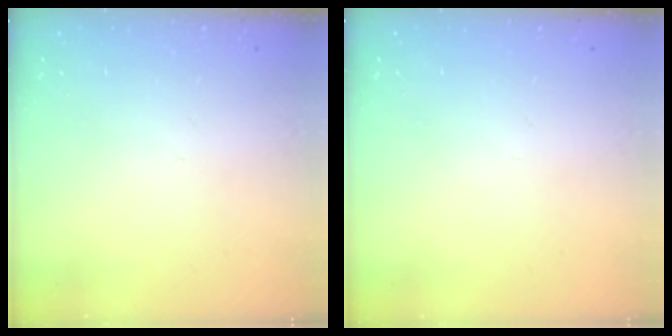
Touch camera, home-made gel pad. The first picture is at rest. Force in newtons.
{"total": 0.0}